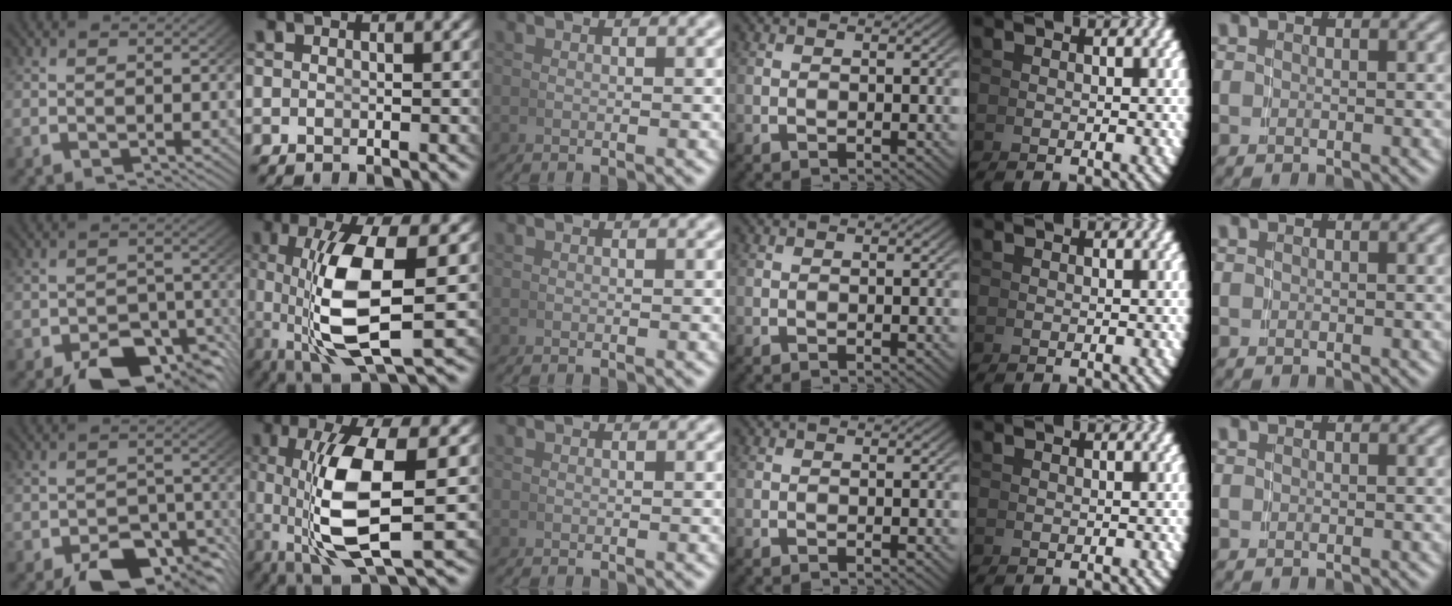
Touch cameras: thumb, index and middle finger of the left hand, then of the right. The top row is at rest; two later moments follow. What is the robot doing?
{"motion": "grasp_and_lifting", "object": "pen"}